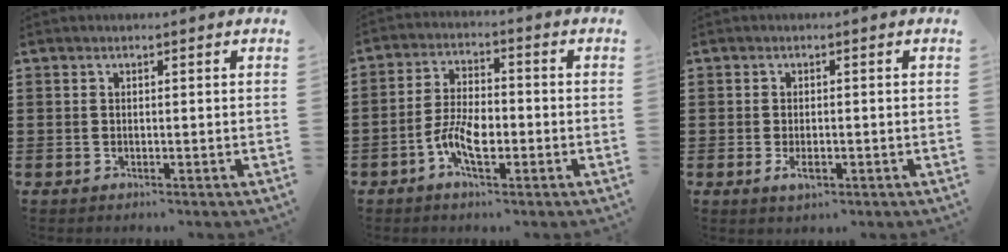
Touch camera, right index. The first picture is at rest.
{"total": 6.5, "force": [-2.5, 3.0, 5.2], "torque": [-0.115, 0.001, -0.051]}
{"total": 2.3, "force": [-0.8, 0.8, 2.0], "torque": [-0.046, -0.007, -0.014]}